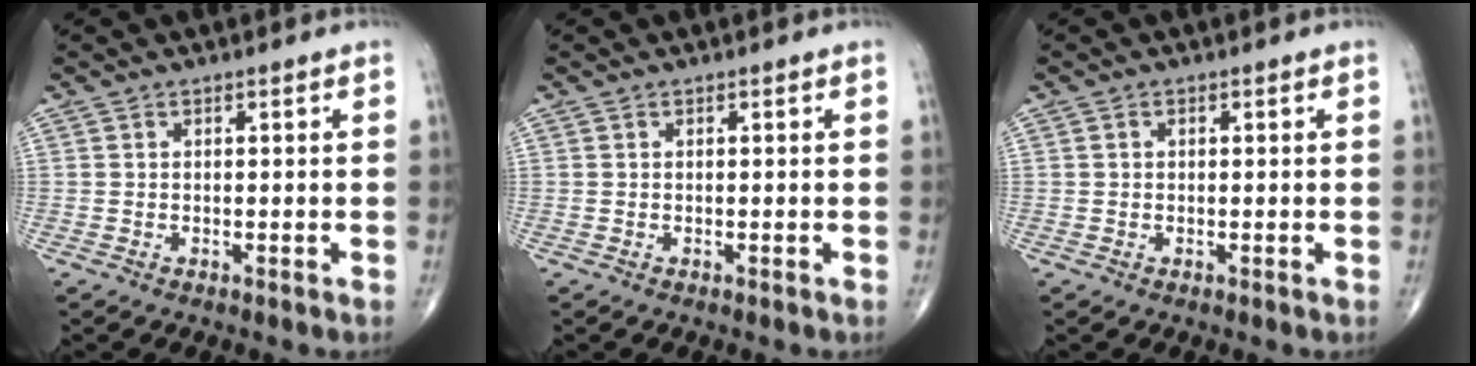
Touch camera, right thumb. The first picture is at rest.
{"total": 0.0}
{"total": 0.6, "force": [0.2, 0.4, 0.4], "torque": [-0.007, 0.001, 0.003]}